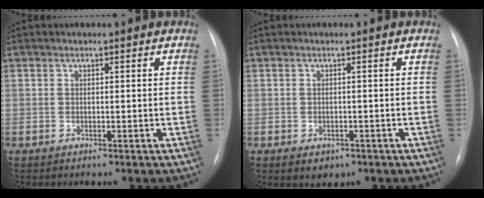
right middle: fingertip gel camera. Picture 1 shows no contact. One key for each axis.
{"total": 2.9, "fx": -1.5, "fy": 2.1, "fz": 1.5, "tx": -0.013, "ty": 0.000, "tz": -0.006}